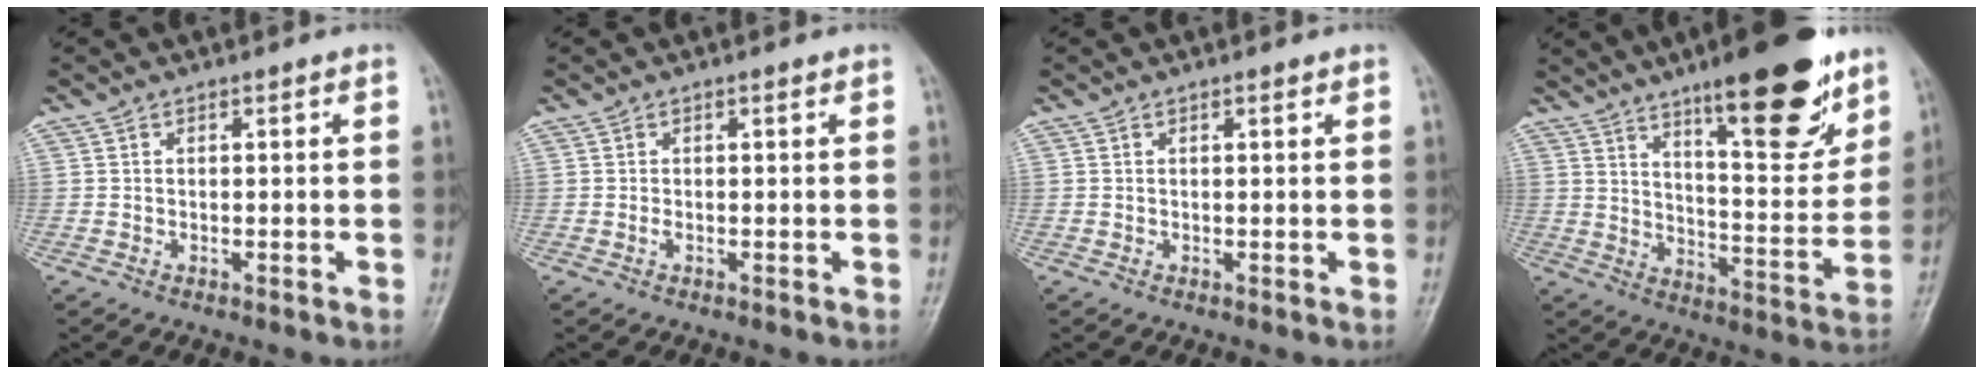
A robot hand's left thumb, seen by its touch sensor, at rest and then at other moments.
{"total": 0.7, "force": [0.1, 0.3, 0.7], "torque": [-0.013, -0.001, 0.002]}
{"total": 0.5, "force": [0.4, 0.2, 0.4], "torque": [-0.007, -0.002, 0.004]}
{"total": 20.4, "force": [12.8, 5.7, 14.8], "torque": [-0.175, -0.070, 0.196]}